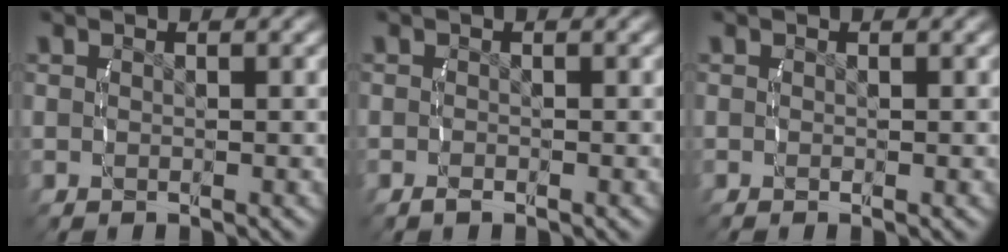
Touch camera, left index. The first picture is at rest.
{"total": 0.6, "force": [-0.5, -0.2, 0.0], "torque": [0.001, 0.001, -0.011]}
{"total": 0.0}